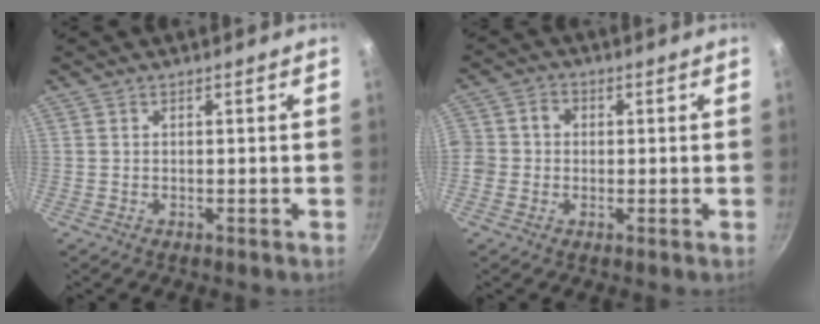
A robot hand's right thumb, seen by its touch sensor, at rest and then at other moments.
{"total": 5.0, "force": [-0.6, 4.6, 1.8], "torque": [-0.017, 0.013, -0.027]}